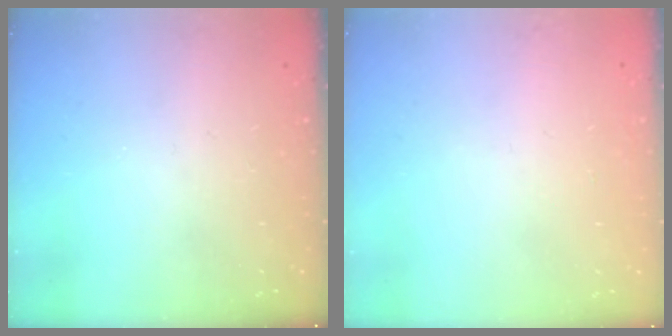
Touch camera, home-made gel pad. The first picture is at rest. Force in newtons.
{"total": 0.9, "press": 0.9, "slide": 0.0}